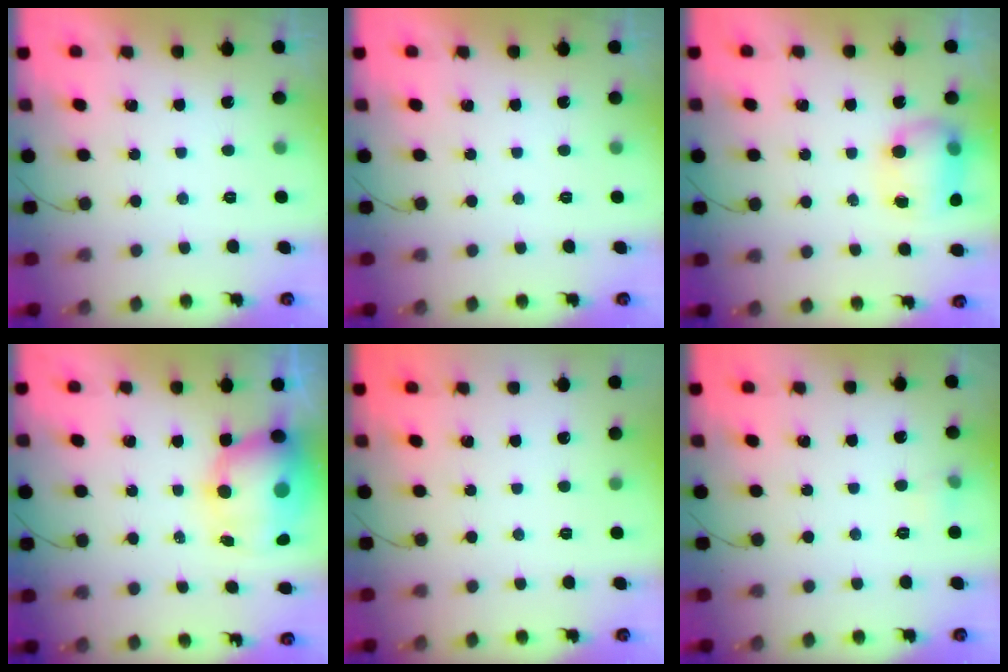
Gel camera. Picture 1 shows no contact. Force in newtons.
{"total": 0.0}
{"total": 11.2, "press": 9.3, "slide": 6.2}
{"total": 11.0, "press": 10.9, "slide": 1.9}
{"total": 0.0}
{"total": 4.3, "press": 4.1, "slide": 1.3}